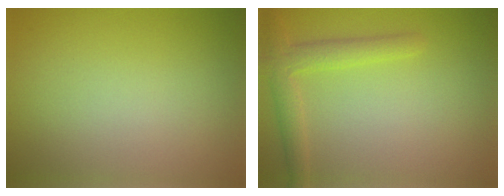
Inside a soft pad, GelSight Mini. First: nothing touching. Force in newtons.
{"total": 2.8, "press": 2.8, "slide": 0.2}